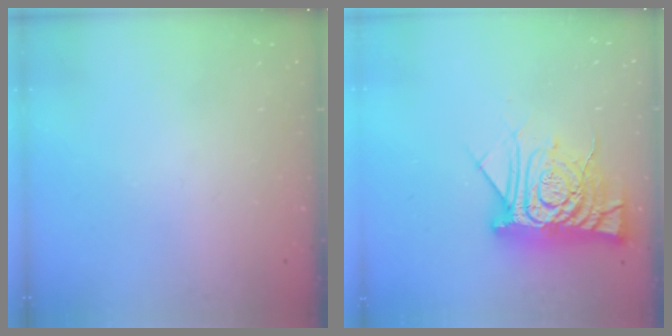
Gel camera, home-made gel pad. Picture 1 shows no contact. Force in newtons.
{"total": 15.3, "press": 15.2, "slide": 1.3}